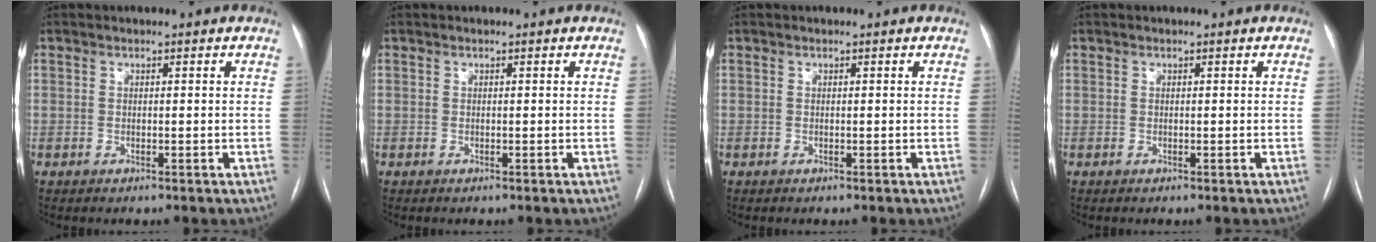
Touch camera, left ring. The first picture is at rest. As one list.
[{"total": 0.0}, {"total": 0.0}, {"total": 0.0}]